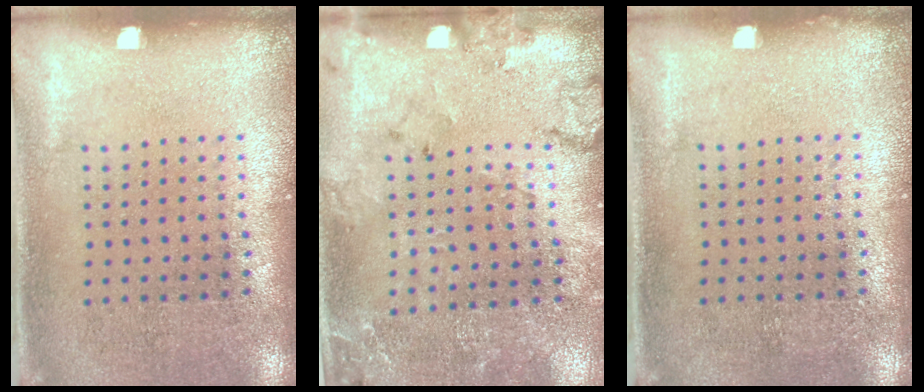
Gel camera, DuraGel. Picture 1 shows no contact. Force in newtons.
{"total": 1.8, "press": 1.7, "slide": 0.5}
{"total": 0.0}